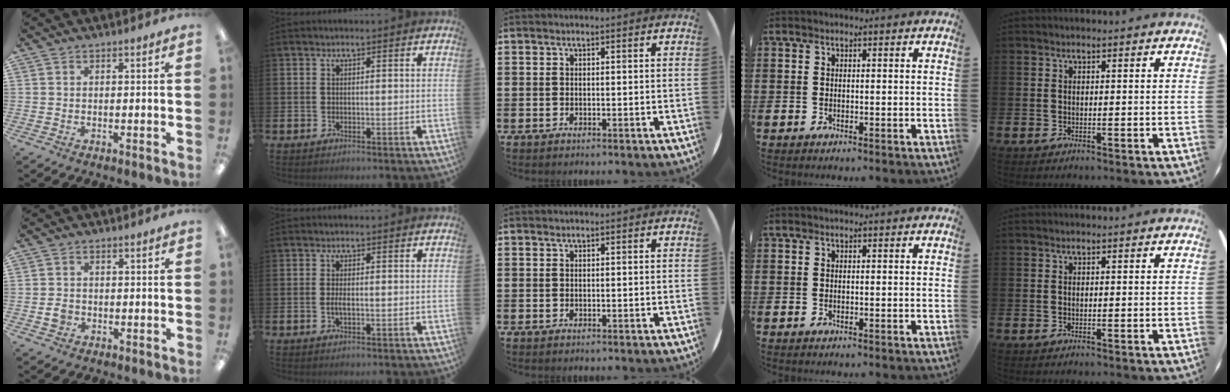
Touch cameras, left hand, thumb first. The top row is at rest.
{"thumb": {"total": 2.2, "force": [-0.6, 1.8, 1.0], "torque": [-0.018, 0.002, -0.012]}, "index": {"total": 1.4, "force": [-0.3, 0.4, 1.3], "torque": [-0.028, 0.002, -0.004]}}